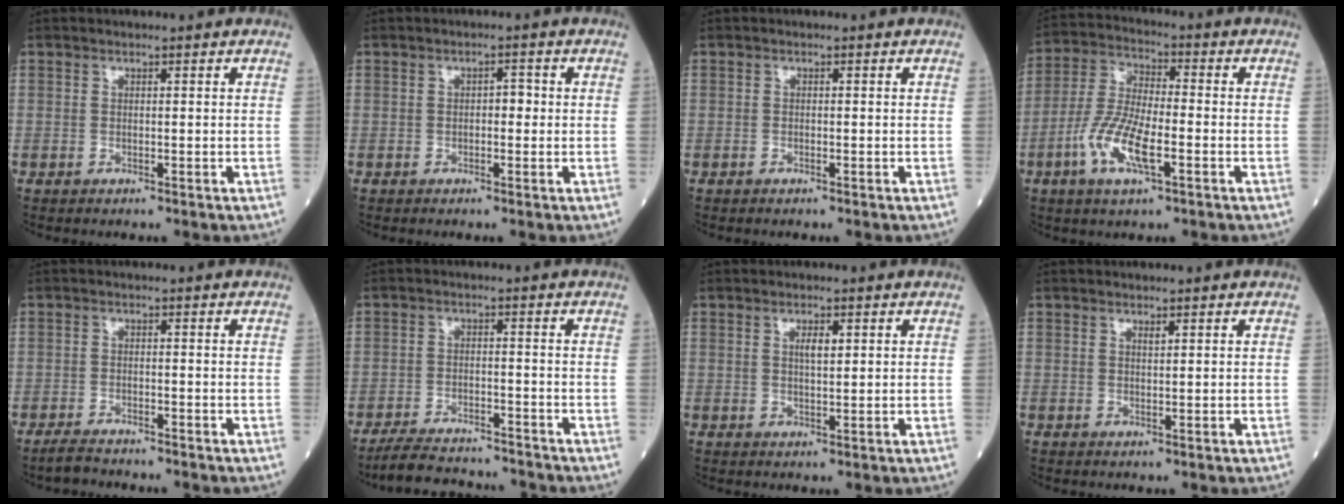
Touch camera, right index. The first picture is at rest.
{"total": 1.6, "force": [-0.1, 0.9, 1.4], "torque": [-0.015, 0.007, -0.004]}
{"total": 0.0}
{"total": 10.3, "force": [-3.8, 2.8, 9.2], "torque": [-0.197, -0.003, -0.074]}
{"total": 2.8, "force": [-2.7, 0.3, 0.7], "torque": [-0.018, -0.008, -0.049]}
{"total": 9.2, "force": [-8.8, 1.3, 2.5], "torque": [-0.040, 0.001, -0.141]}
{"total": 2.3, "force": [0.8, 0.6, 2.1], "torque": [-0.037, -0.001, 0.014]}
{"total": 0.5, "force": [0.4, 0.1, 0.4], "torque": [-0.010, -0.003, 0.007]}